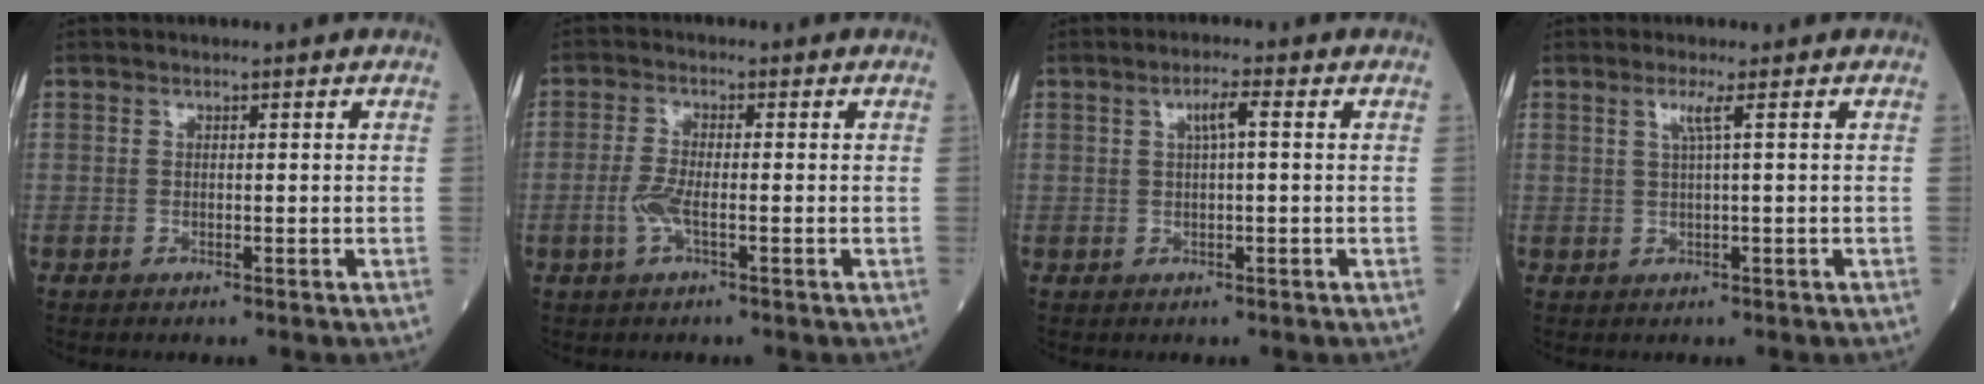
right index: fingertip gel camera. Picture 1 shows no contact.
{"total": 3.7, "force": [-1.1, 0.9, 3.4], "torque": [-0.080, -0.003, -0.026]}
{"total": 2.5, "force": [0.6, 0.1, 2.5], "torque": [-0.045, 0.006, 0.010]}
{"total": 1.9, "force": [0.7, -0.6, 1.7], "torque": [-0.039, -0.001, 0.016]}